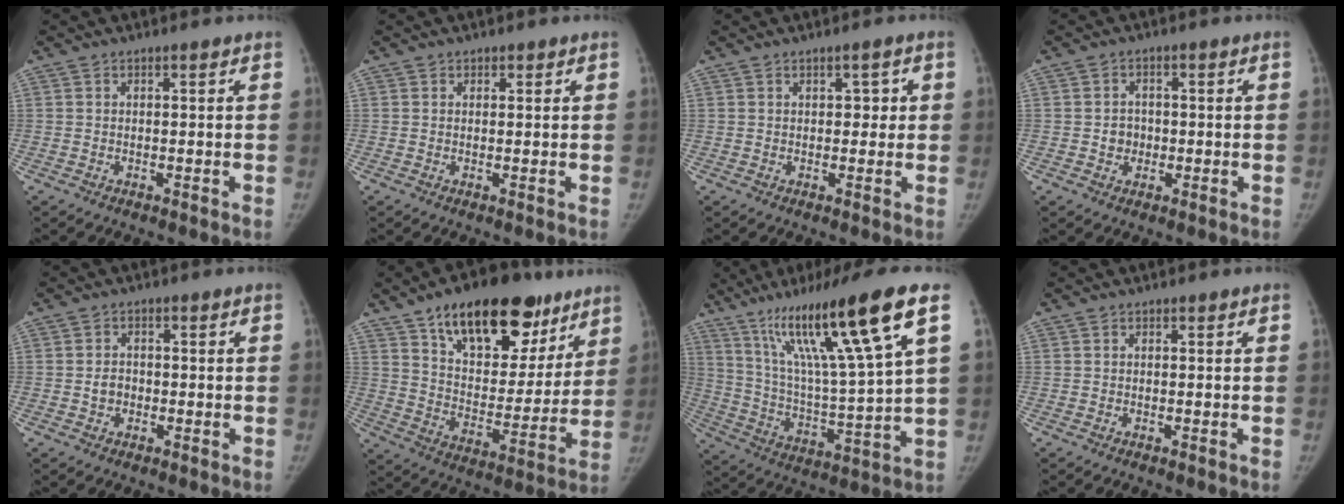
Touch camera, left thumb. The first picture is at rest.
{"total": 0.8, "force": [0.4, 0.7, 0.0], "torque": [0.012, -0.003, 0.004]}
{"total": 2.6, "force": [0.5, 1.6, 2.0], "torque": [-0.005, 0.001, 0.004]}
{"total": 3.3, "force": [-0.6, 3.0, 1.1], "torque": [0.006, 0.007, -0.011]}
{"total": 2.8, "force": [-0.8, 2.4, 1.2], "torque": [-0.007, 0.009, -0.015]}
{"total": 26.3, "force": [15.5, 13.5, 16.4], "torque": [-0.201, -0.033, 0.245]}
{"total": 22.3, "force": [11.8, 2.1, 18.8], "torque": [-0.316, -0.036, 0.205]}
{"total": 0.0}